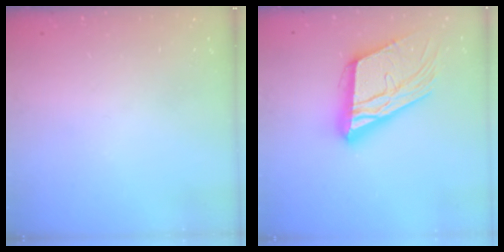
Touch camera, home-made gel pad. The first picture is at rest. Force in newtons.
{"total": 21.2, "press": 21.0, "slide": 2.9}